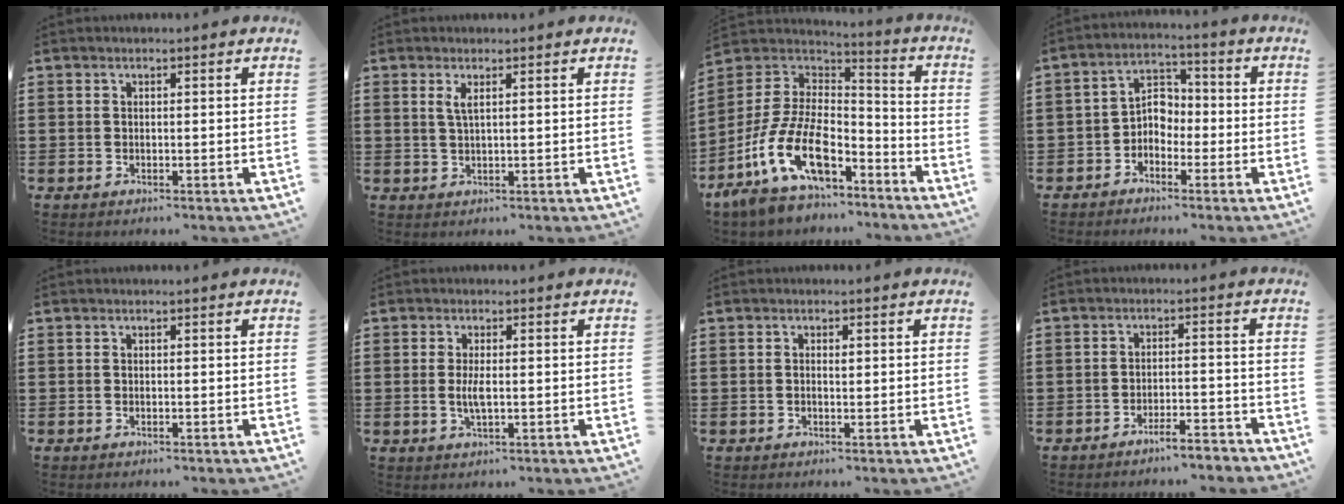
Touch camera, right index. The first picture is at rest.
{"total": 1.7, "force": [0.8, 0.3, 1.5], "torque": [-0.033, 0.002, 0.013]}
{"total": 15.0, "force": [-7.6, 7.3, 10.7], "torque": [-0.243, 0.008, -0.141]}
{"total": 3.9, "force": [-1.8, 2.9, 1.8], "torque": [-0.042, 0.014, -0.041]}
{"total": 0.0}
{"total": 2.9, "force": [-0.2, 0.9, 2.7], "torque": [-0.056, -0.004, -0.006]}
{"total": 0.7, "force": [0.0, 0.2, 0.6], "torque": [-0.012, -0.002, 0.000]}
{"total": 4.0, "force": [-3.8, 0.0, 1.2], "torque": [-0.022, -0.001, -0.076]}